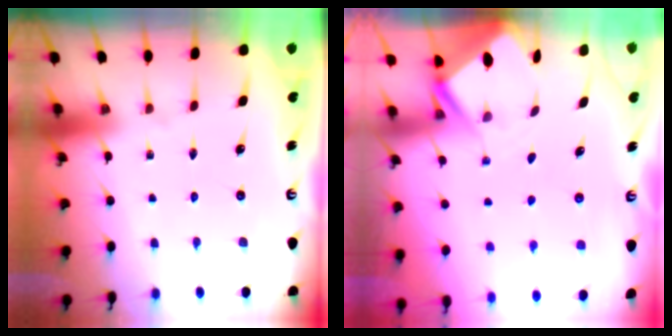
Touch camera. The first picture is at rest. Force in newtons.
{"total": 3.1, "press": 3.1, "slide": 0.3}